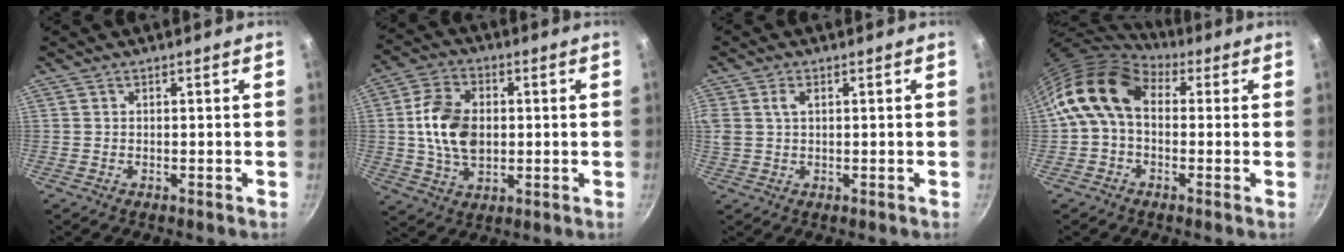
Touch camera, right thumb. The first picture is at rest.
{"total": 12.1, "force": [0.7, 8.1, 9.0], "torque": [-0.149, 0.007, 0.008]}
{"total": 4.8, "force": [1.4, 3.3, 3.2], "torque": [-0.061, 0.007, 0.026]}
{"total": 11.7, "force": [2.0, 8.2, 8.1], "torque": [-0.127, 0.018, 0.014]}